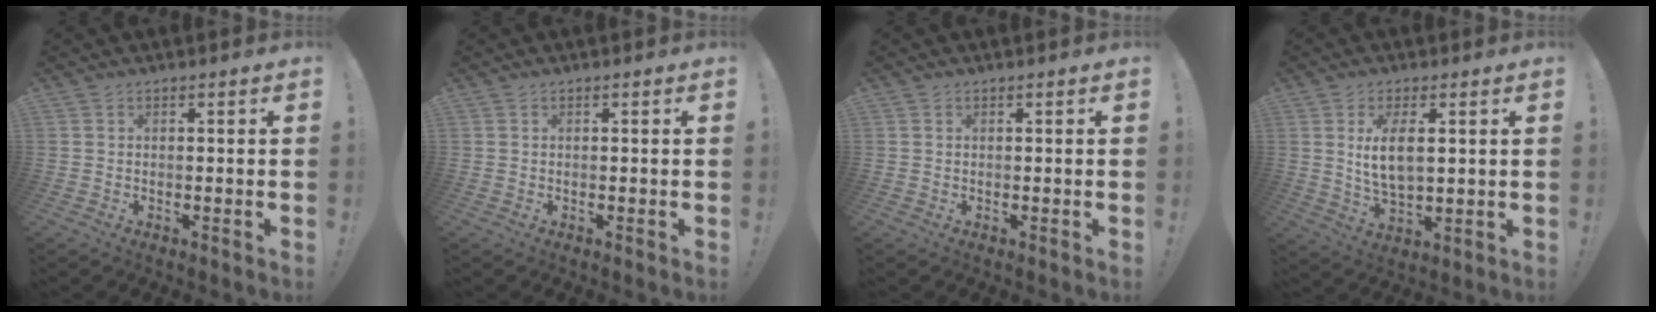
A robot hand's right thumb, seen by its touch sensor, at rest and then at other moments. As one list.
[{"total": 0.0}, {"total": 0.0}, {"total": 8.0, "force": [2.2, 3.4, 6.9], "torque": [-0.115, -0.014, 0.032]}]